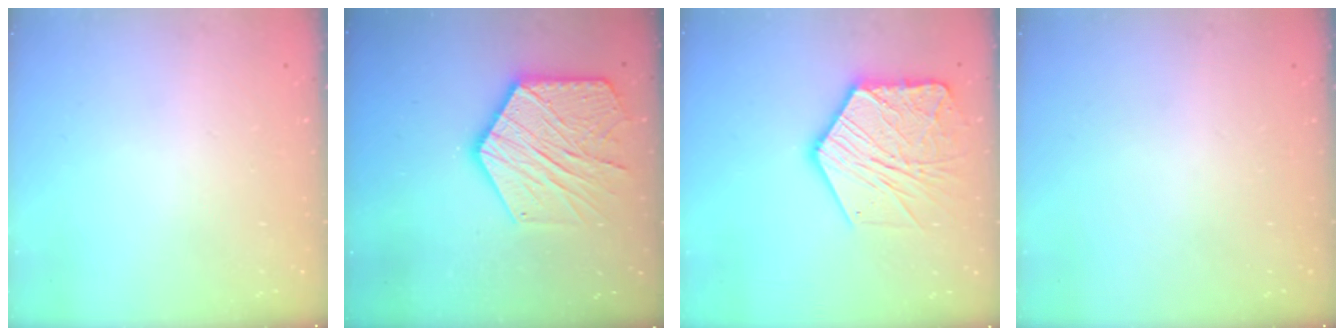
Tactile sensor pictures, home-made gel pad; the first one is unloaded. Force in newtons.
{"total": 19.0, "press": 18.9, "slide": 1.3}
{"total": 17.1, "press": 17.0, "slide": 1.7}
{"total": 0.0}